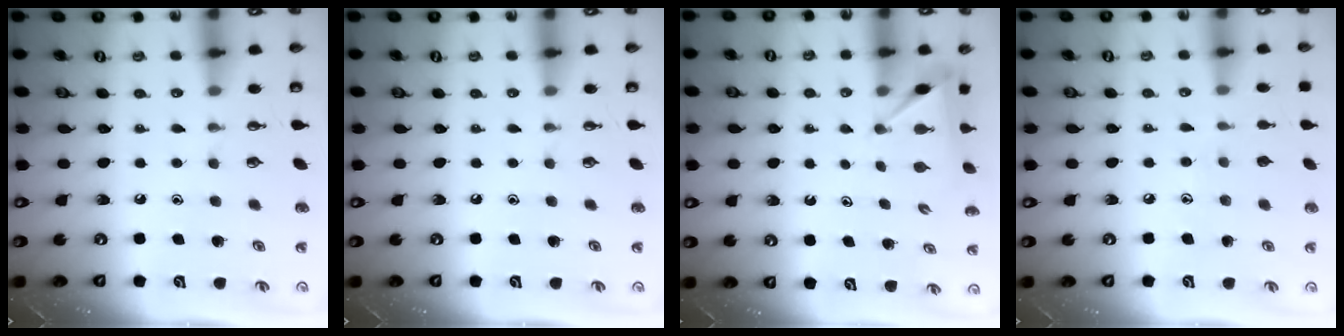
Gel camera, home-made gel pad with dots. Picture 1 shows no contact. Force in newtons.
{"total": 0.0}
{"total": 3.7, "press": 3.7, "slide": 0.2}
{"total": 5.1, "press": 5.1, "slide": 0.5}